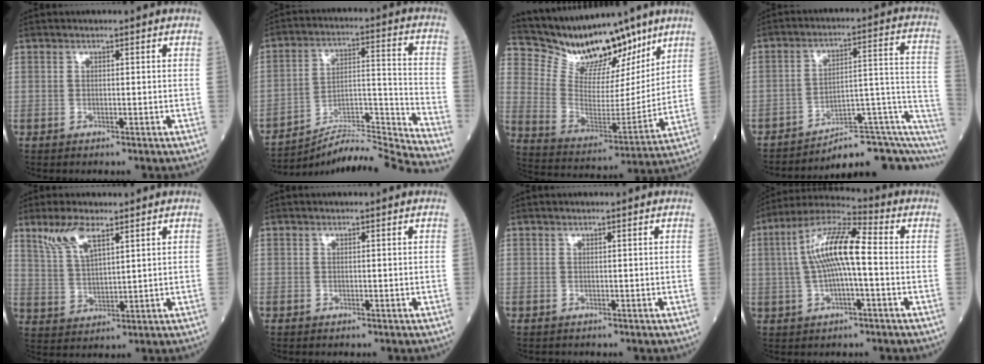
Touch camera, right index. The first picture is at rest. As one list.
[{"total": 18.1, "force": [-17.4, -3.6, 3.4], "torque": [-0.043, 0.021, -0.274]}, {"total": 15.9, "force": [13.6, 5.2, 6.4], "torque": [-0.113, 0.001, 0.247]}, {"total": 14.9, "force": [-11.2, 3.3, 9.1], "torque": [-0.063, 0.075, -0.141]}, {"total": 6.6, "force": [4.5, 1.7, 4.5], "torque": [-0.103, 0.006, 0.097]}, {"total": 0.0}, {"total": 0.0}, {"total": 11.3, "force": [0.5, 2.1, 11.1], "torque": [-0.219, 0.026, 0.006]}]